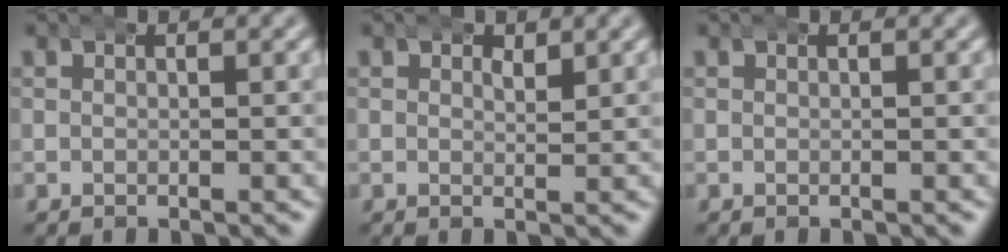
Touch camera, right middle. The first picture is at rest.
{"total": 1.0, "force": [0.7, 0.4, 0.5], "torque": [-0.005, -0.001, 0.010]}
{"total": 0.0}